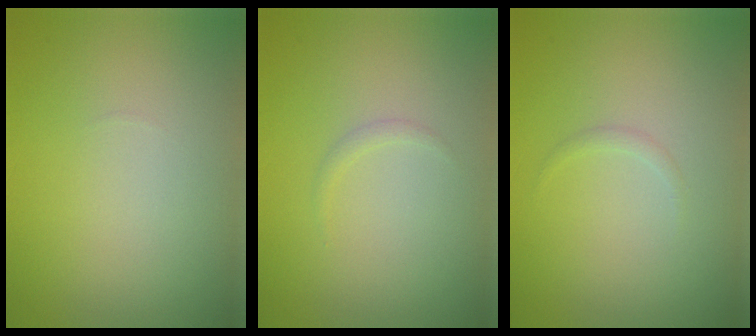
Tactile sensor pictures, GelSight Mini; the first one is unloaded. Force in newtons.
{"total": 0.5, "press": 0.5, "slide": 0.1}
{"total": 0.5, "press": 0.5, "slide": 0.0}